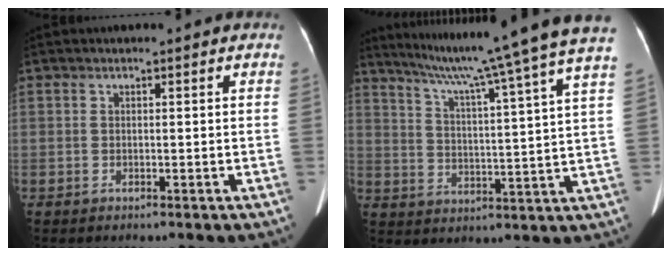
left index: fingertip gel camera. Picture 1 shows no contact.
{"total": 21.4, "force": [18.1, -2.7, 11.1], "torque": [-0.179, -0.036, 0.239]}